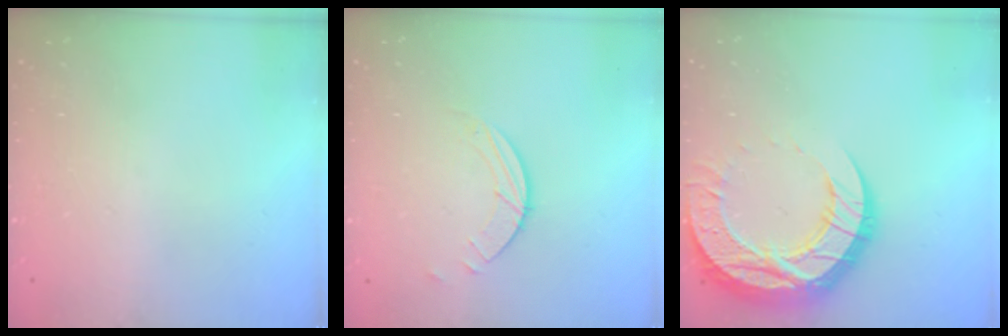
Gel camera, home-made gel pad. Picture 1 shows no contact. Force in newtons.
{"total": 1.7, "press": 1.7, "slide": 0.2}
{"total": 18.4, "press": 18.4, "slide": 1.6}